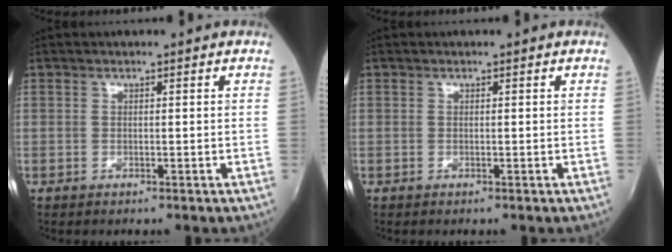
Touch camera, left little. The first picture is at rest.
{"total": 0.0}